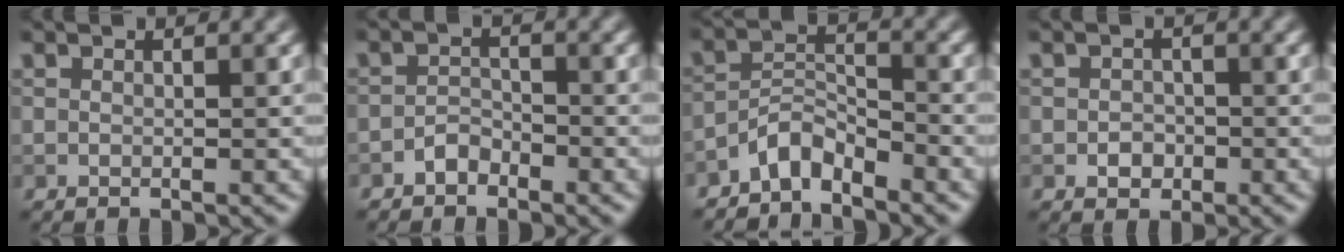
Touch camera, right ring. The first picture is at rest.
{"total": 1.5, "force": [-1.2, 0.8, 0.5], "torque": [-0.007, 0.007, -0.024]}
{"total": 3.2, "force": [-2.8, 0.9, 1.3], "torque": [-0.021, 0.011, -0.062]}
{"total": 1.5, "force": [-0.5, 1.2, 0.7], "torque": [-0.006, -0.001, -0.011]}